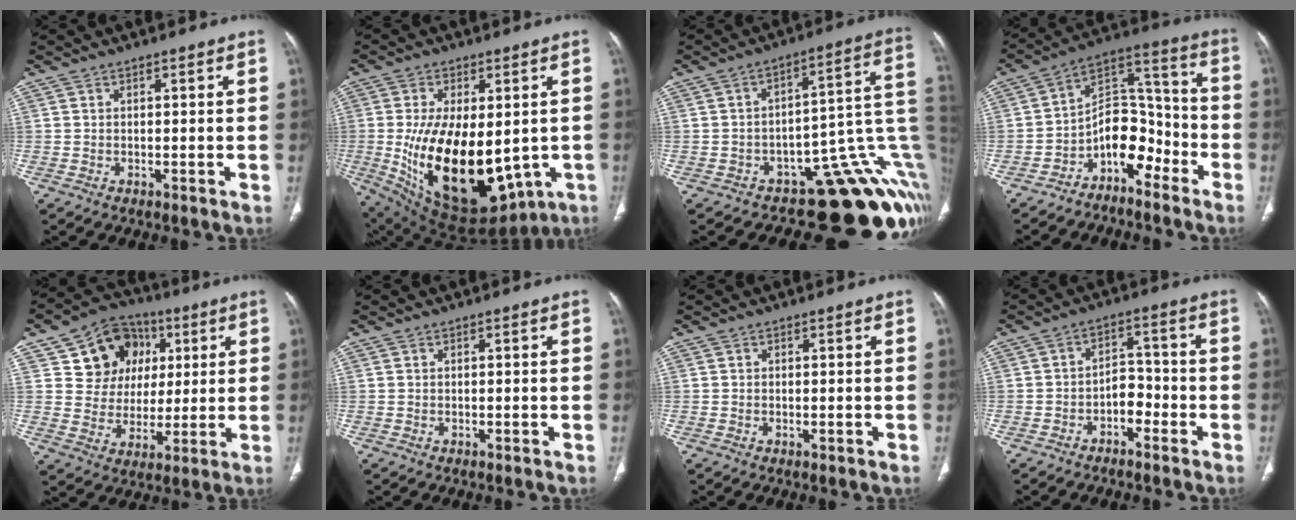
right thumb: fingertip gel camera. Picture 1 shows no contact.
{"total": 24.1, "force": [-3.1, 13.1, 20.0], "torque": [-0.342, -0.029, -0.009]}
{"total": 20.1, "force": [-6.3, 9.6, 16.5], "torque": [-0.093, 0.087, -0.071]}
{"total": 10.8, "force": [-6.1, 6.6, 5.9], "torque": [-0.055, 0.095, -0.112]}
{"total": 14.4, "force": [5.1, 12.3, 5.5], "torque": [-0.044, 0.004, 0.090]}
{"total": 0.0}
{"total": 0.0}
{"total": 5.0, "force": [-2.7, 3.3, 2.5], "torque": [-0.015, 0.034, -0.050]}